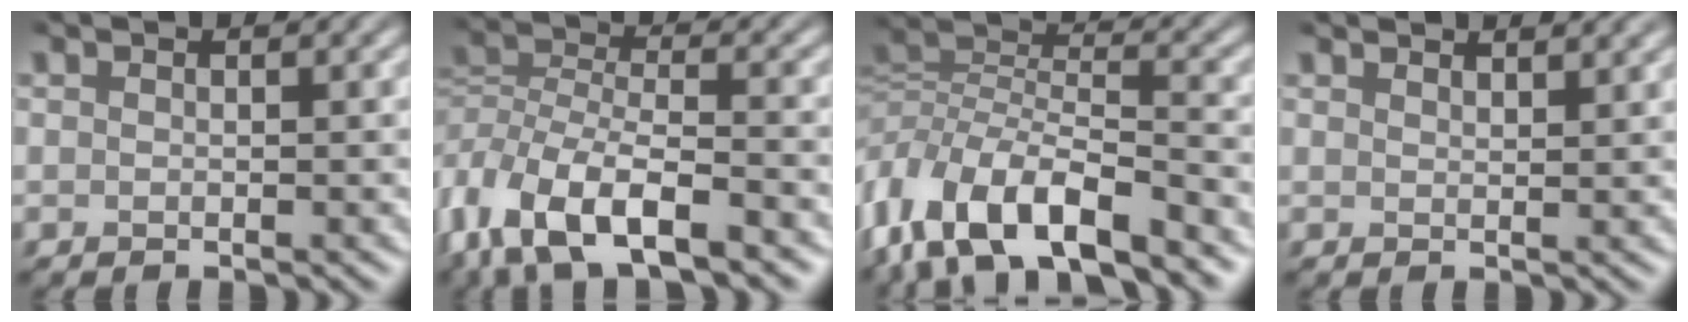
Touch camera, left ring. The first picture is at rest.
{"total": 10.0, "force": [-6.1, 4.3, 6.7], "torque": [-0.135, -0.012, -0.117]}
{"total": 11.2, "force": [-6.4, 4.8, 7.8], "torque": [-0.149, -0.001, -0.126]}
{"total": 2.6, "force": [2.4, 0.4, 0.8], "torque": [-0.007, 0.005, 0.033]}